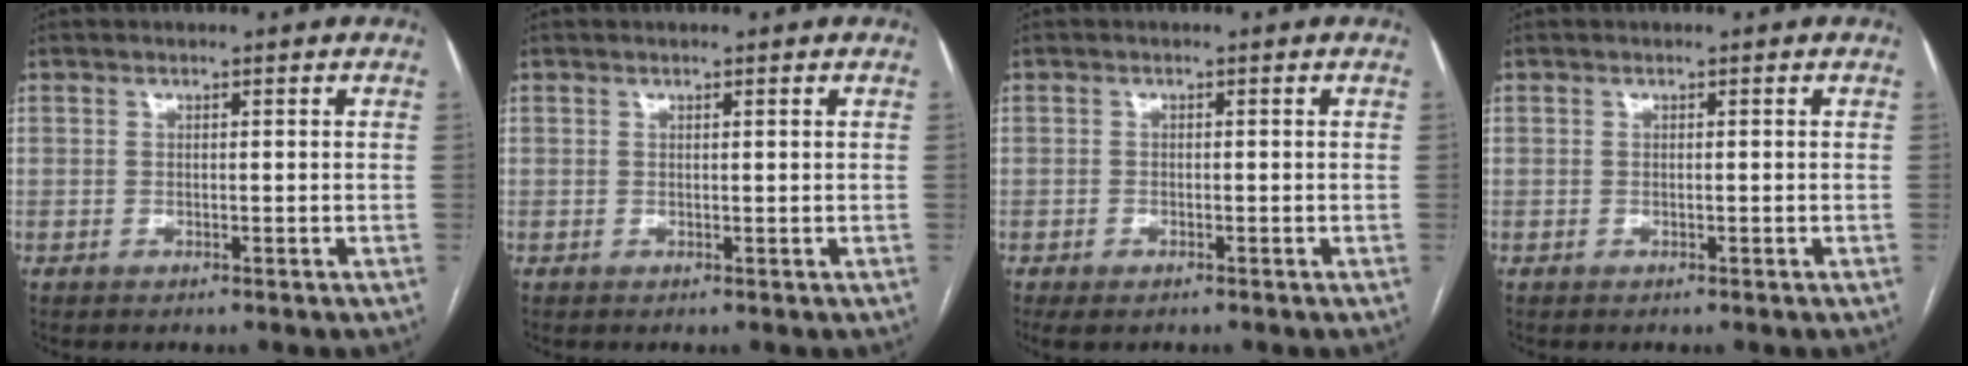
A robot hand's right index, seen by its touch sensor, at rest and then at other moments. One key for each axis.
{"total": 0.0}
{"total": 2.0, "fx": -1.3, "fy": 1.0, "fz": 1.1, "tx": -0.021, "ty": -0.002, "tz": -0.014}
{"total": 0.0}